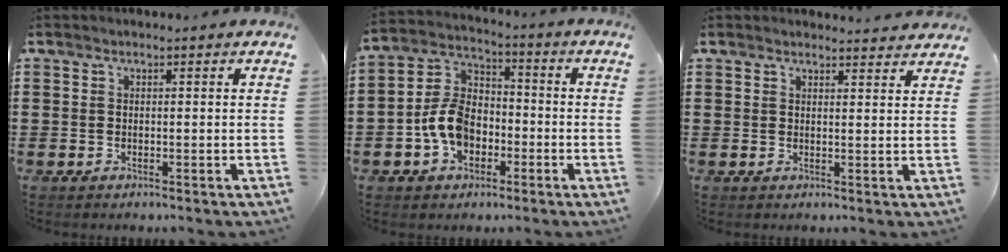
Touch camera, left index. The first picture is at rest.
{"total": 8.7, "force": [-3.2, 6.0, 5.4], "torque": [-0.145, 0.012, -0.070]}
{"total": 2.0, "force": [2.0, 0.2, 0.2], "torque": [-0.001, -0.007, 0.039]}